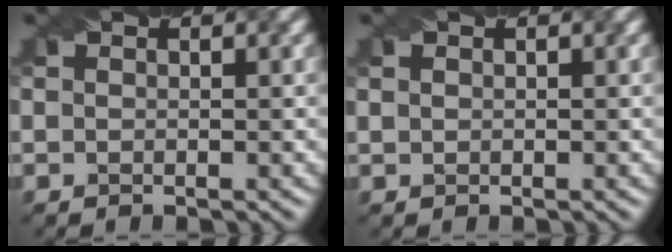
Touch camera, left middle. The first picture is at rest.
{"total": 0.8, "force": [0.5, 0.6, 0.3], "torque": [-0.007, 0.005, 0.004]}